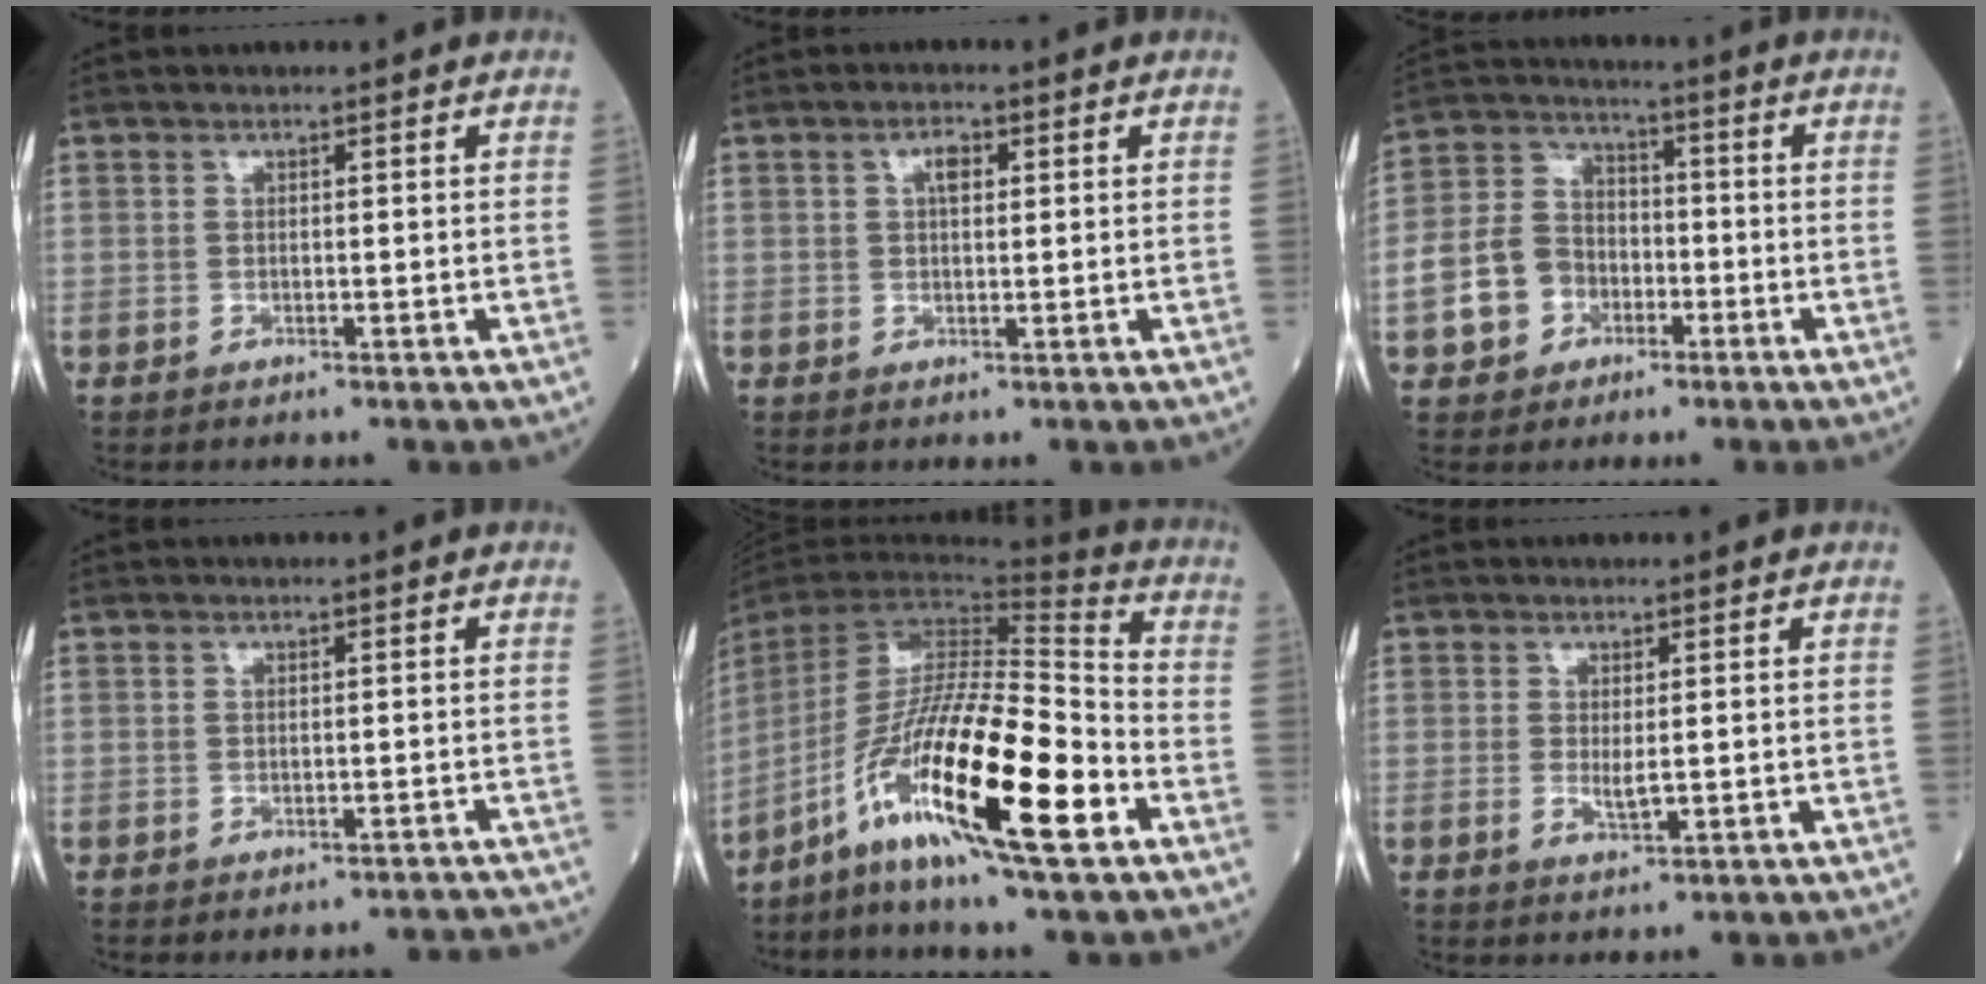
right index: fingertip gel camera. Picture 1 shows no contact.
{"total": 2.3, "force": [0.8, 1.0, 1.9], "torque": [-0.034, 0.004, 0.012]}
{"total": 9.2, "force": [-3.1, 7.6, 4.1], "torque": [-0.105, 0.024, -0.051]}
{"total": 2.8, "force": [-2.7, 0.5, 0.4], "torque": [0.001, -0.004, -0.033]}
{"total": 20.7, "force": [-9.9, 1.4, 18.1], "torque": [-0.349, -0.043, -0.187]}
{"total": 2.1, "force": [0.0, 0.5, 2.0], "torque": [-0.041, -0.006, 0.004]}